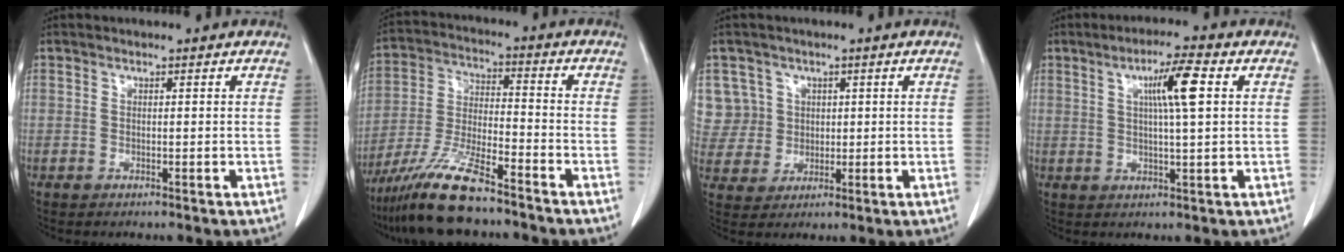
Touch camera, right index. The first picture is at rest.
{"total": 12.0, "force": [-9.4, 1.6, 7.3], "torque": [-0.148, -0.022, -0.177]}
{"total": 7.4, "force": [2.5, 6.9, -0.1], "torque": [0.006, 0.024, 0.061]}
{"total": 6.8, "force": [1.9, 0.0, 6.6], "torque": [-0.114, 0.003, 0.031]}